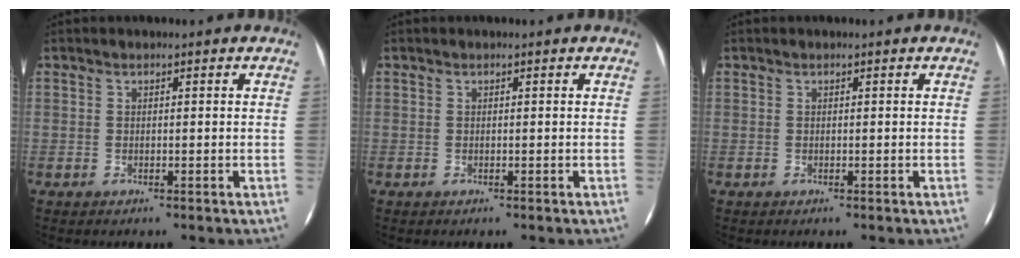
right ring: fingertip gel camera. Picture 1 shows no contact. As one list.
[{"total": 0.0}, {"total": 0.0}]